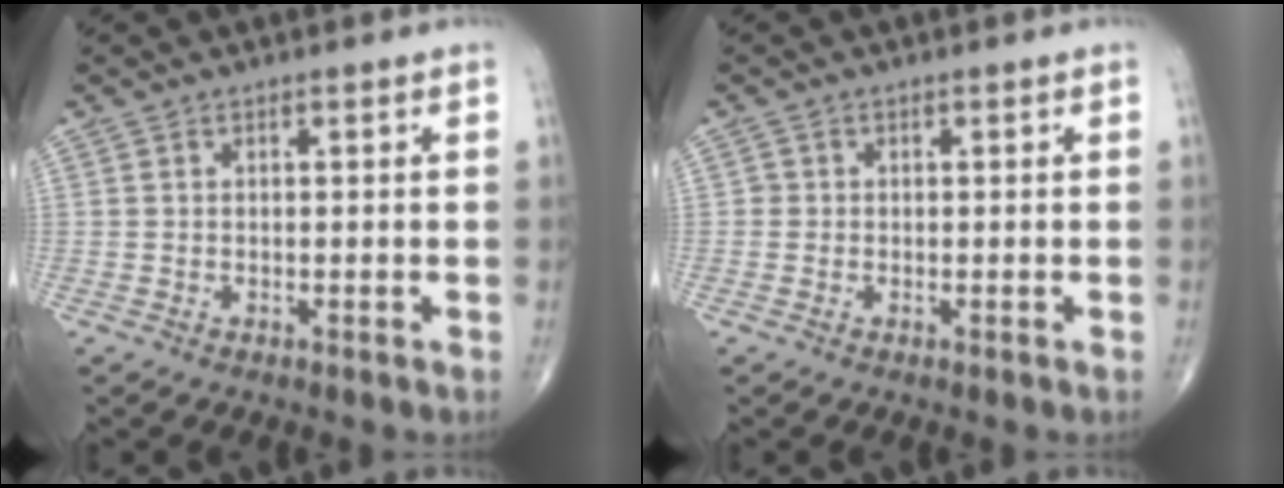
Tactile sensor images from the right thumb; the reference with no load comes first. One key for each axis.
{"total": 0.8, "fx": -0.1, "fy": 0.8, "fz": 0.1, "tx": 0.006, "ty": 0.005, "tz": -0.005}